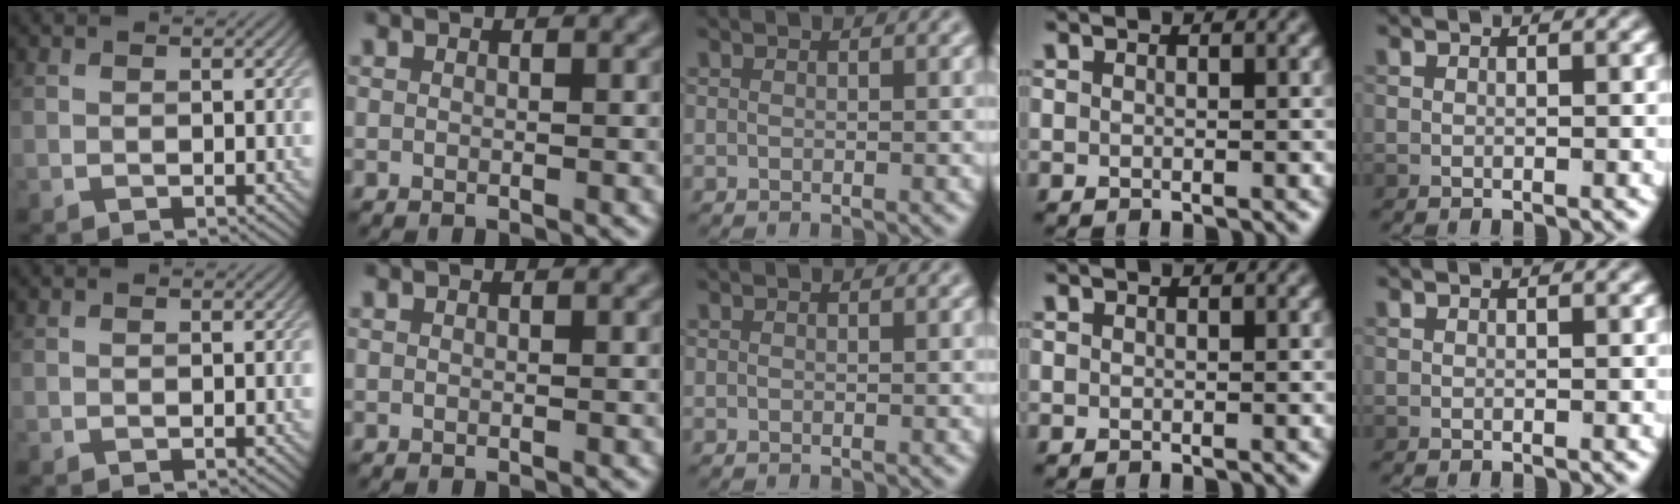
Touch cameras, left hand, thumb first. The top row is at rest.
{}